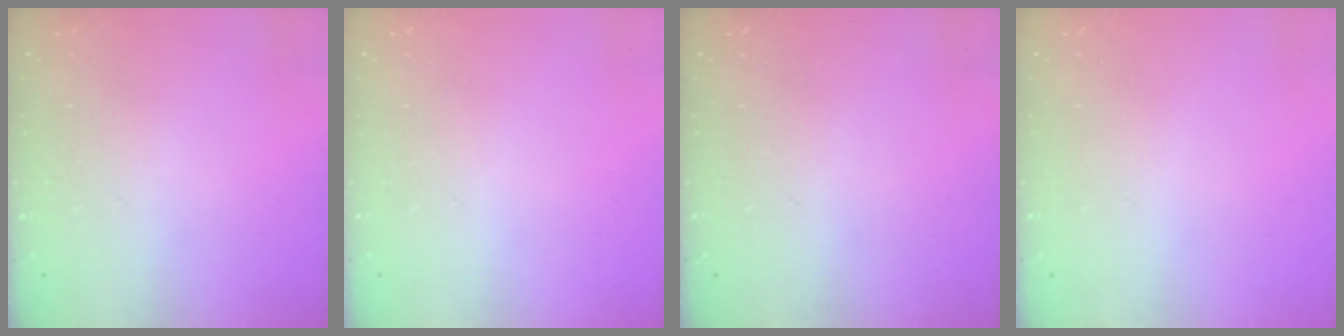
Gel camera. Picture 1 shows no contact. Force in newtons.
{"total": 0.0}
{"total": 0.0}
{"total": 0.0}